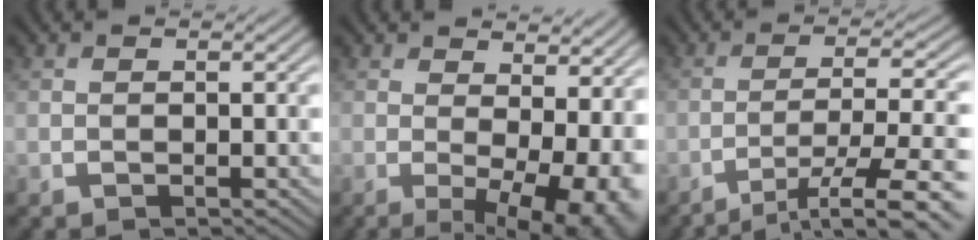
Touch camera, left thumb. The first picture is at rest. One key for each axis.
{"total": 11.2, "fx": 0.5, "fy": 4.7, "fz": 10.2, "tx": -0.117, "ty": -0.005, "tz": 0.031}
{"total": 10.7, "fx": -6.8, "fy": 2.0, "fz": 8.0, "tx": -0.130, "ty": 0.005, "tz": -0.090}